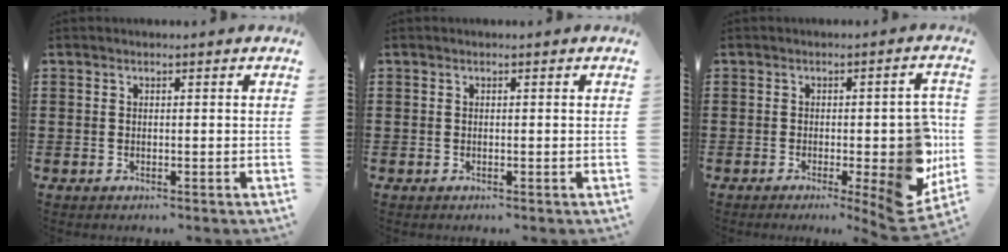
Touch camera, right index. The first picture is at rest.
{"total": 0.0}
{"total": 9.6, "force": [-1.7, 2.6, 9.1], "torque": [-0.107, -0.023, -0.024]}